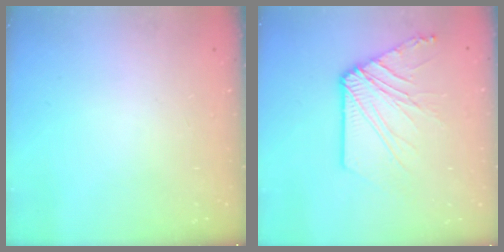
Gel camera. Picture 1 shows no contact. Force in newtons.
{"total": 11.5, "press": 11.5, "slide": 0.8}